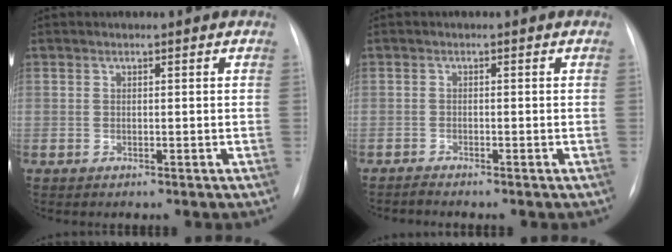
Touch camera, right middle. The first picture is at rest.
{"total": 0.7, "force": [-0.7, -0.2, 0.0], "torque": [-0.003, -0.005, -0.014]}